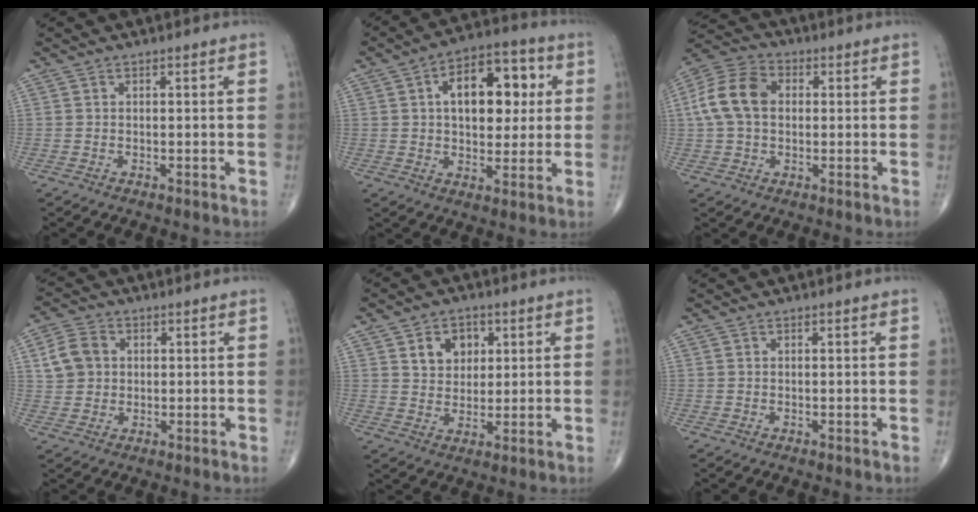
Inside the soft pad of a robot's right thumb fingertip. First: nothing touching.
{"total": 15.0, "force": [3.2, 8.7, 11.8], "torque": [-0.133, 0.013, 0.044]}
{"total": 11.4, "force": [1.2, 8.1, 8.0], "torque": [-0.157, 0.029, 0.014]}
{"total": 6.4, "force": [1.3, 5.3, 3.3], "torque": [-0.050, 0.005, 0.022]}
{"total": 7.0, "force": [2.6, 5.3, 3.7], "torque": [-0.027, -0.010, 0.043]}
{"total": 0.0}